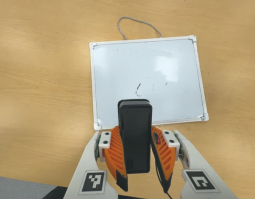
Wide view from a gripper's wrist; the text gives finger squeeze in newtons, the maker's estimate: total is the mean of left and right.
{"total": 7.3, "left": 6.4, "right": 8.1}